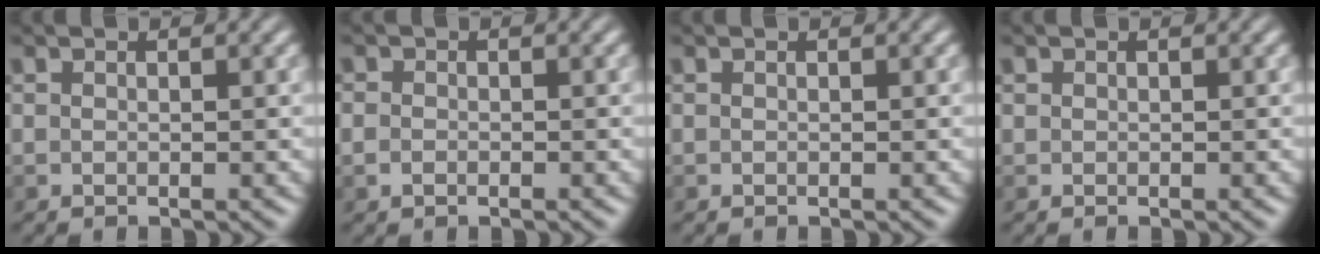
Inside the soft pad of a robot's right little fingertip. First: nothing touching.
{"total": 1.0, "force": [-0.6, 0.7, 0.5], "torque": [-0.010, -0.002, -0.013]}
{"total": 0.0}
{"total": 0.0}